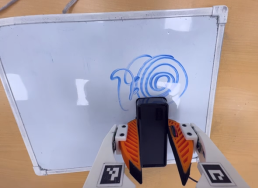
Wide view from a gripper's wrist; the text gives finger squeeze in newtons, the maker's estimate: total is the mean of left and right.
{"total": 4.9, "left": 4.5, "right": 5.4}